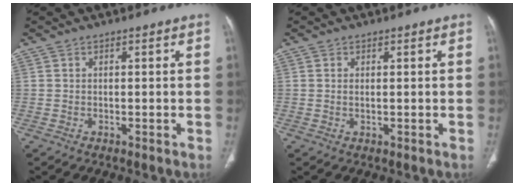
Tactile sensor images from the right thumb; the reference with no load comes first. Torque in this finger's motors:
{"motor_torque": [-0.43, -0.02, -0.25, 0.95, 0.05]}